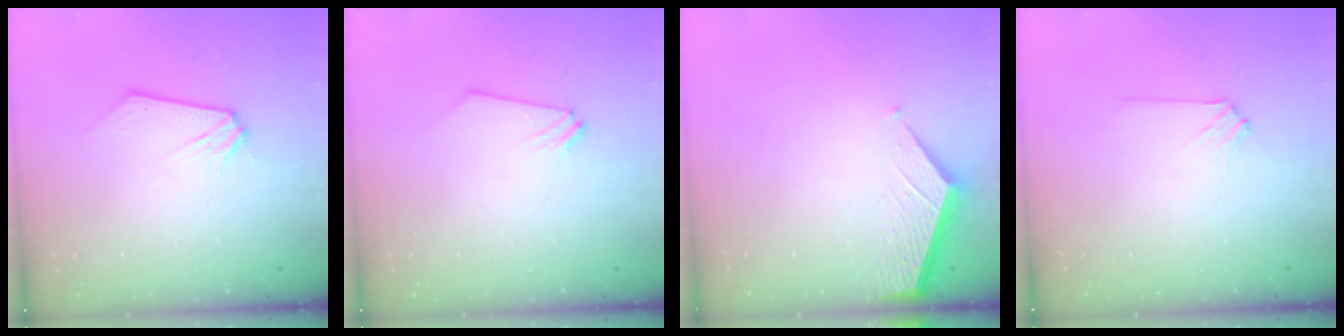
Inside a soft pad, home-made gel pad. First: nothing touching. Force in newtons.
{"total": 0.0}
{"total": 3.6, "press": 3.6, "slide": 0.3}
{"total": 2.4, "press": 2.4, "slide": 0.5}